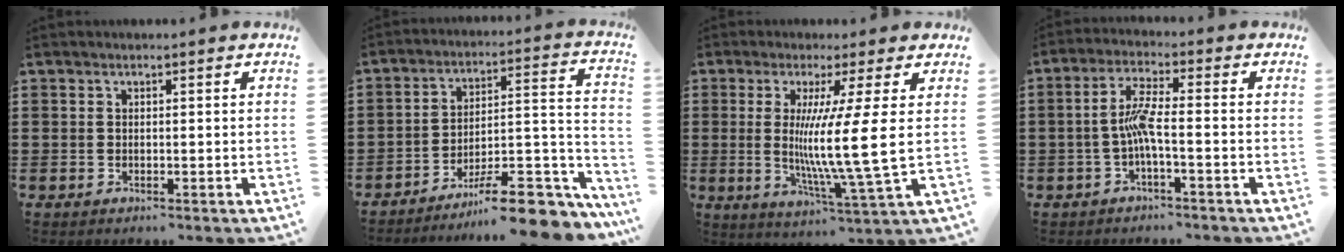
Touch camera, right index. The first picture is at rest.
{"total": 11.6, "force": [-8.9, 2.8, 6.9], "torque": [-0.081, 0.032, -0.160]}
{"total": 11.6, "force": [0.8, -0.9, 11.5], "torque": [-0.217, -0.021, 0.004]}
{"total": 5.1, "force": [-1.4, 0.6, 4.9], "torque": [-0.104, -0.001, -0.033]}